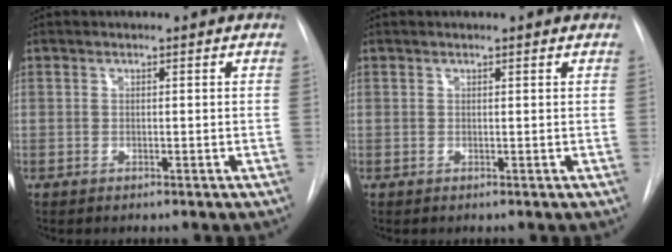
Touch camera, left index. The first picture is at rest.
{"total": 1.4, "force": [1.1, 0.1, 0.8], "torque": [-0.008, 0.010, 0.013]}